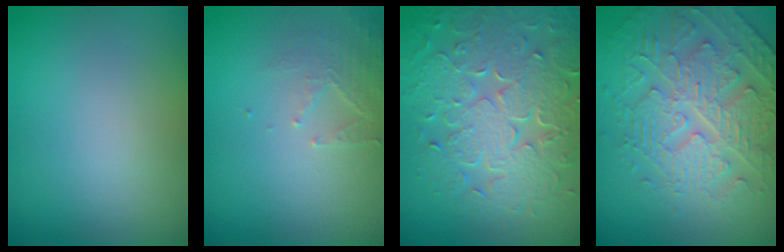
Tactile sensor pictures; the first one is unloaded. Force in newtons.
{"total": 2.0, "press": 1.9, "slide": 0.3}
{"total": 8.7, "press": 6.2, "slide": 6.1}
{"total": 4.6, "press": 4.6, "slide": 0.1}